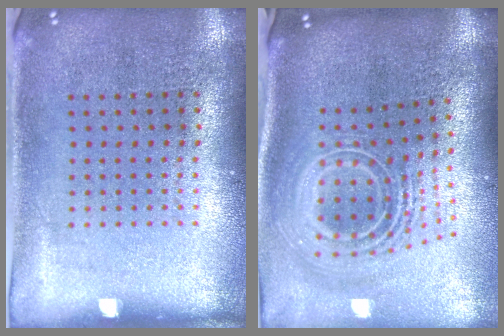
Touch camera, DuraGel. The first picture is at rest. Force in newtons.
{"total": 2.8, "press": 1.9, "slide": 2.0}